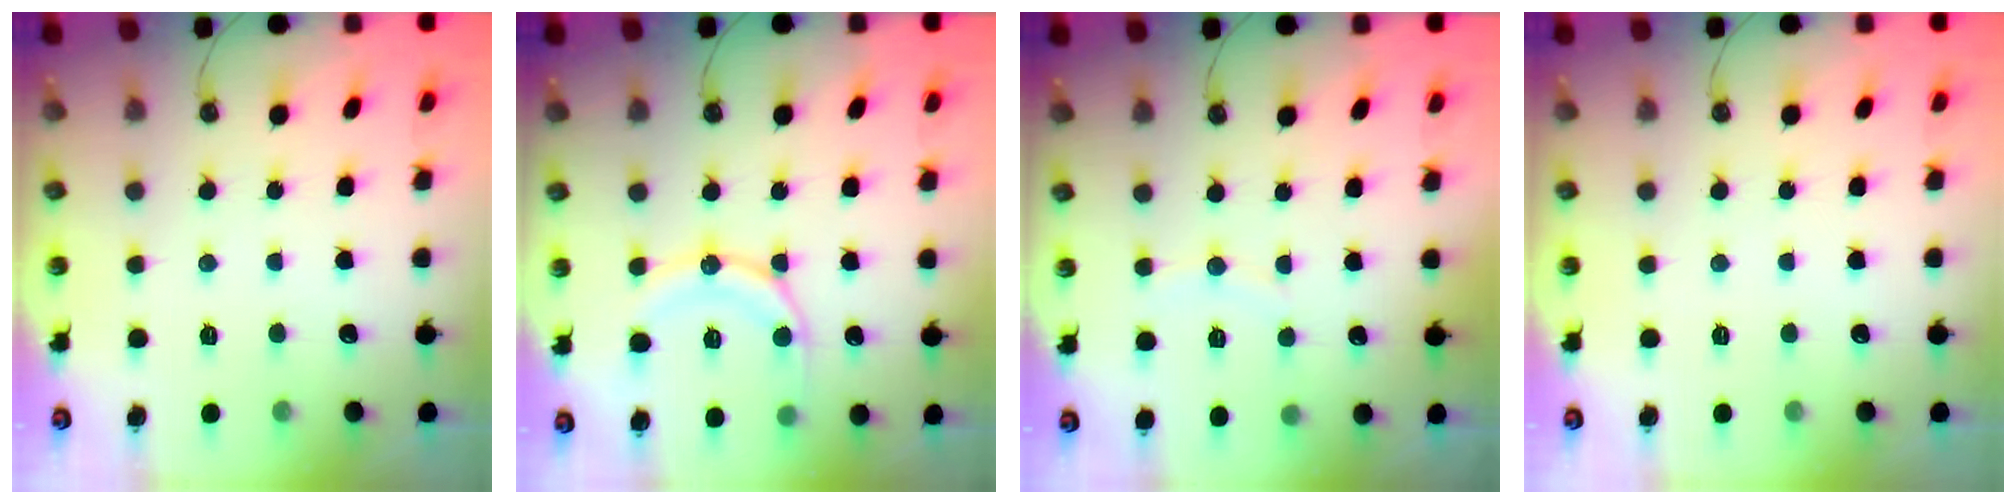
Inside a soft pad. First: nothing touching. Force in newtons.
{"total": 12.1, "press": 12.0, "slide": 1.5}
{"total": 4.7, "press": 4.6, "slide": 0.8}
{"total": 0.0}